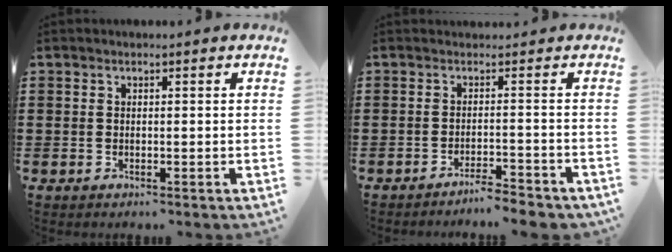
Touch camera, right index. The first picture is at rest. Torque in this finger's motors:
{"motor_torque": [0.31, -0.23, 0.06, -0.04]}